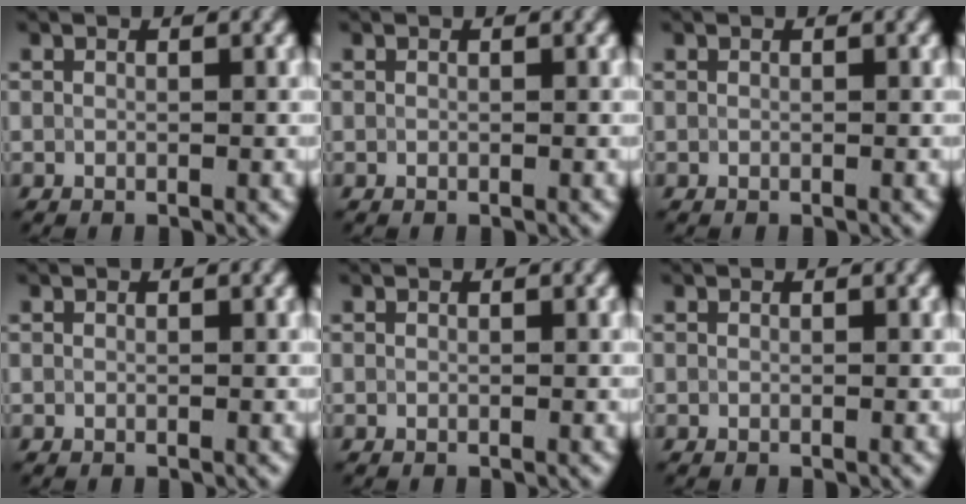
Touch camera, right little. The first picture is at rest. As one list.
[{"total": 0.0}, {"total": 0.0}, {"total": 0.0}, {"total": 0.0}, {"total": 0.0}]